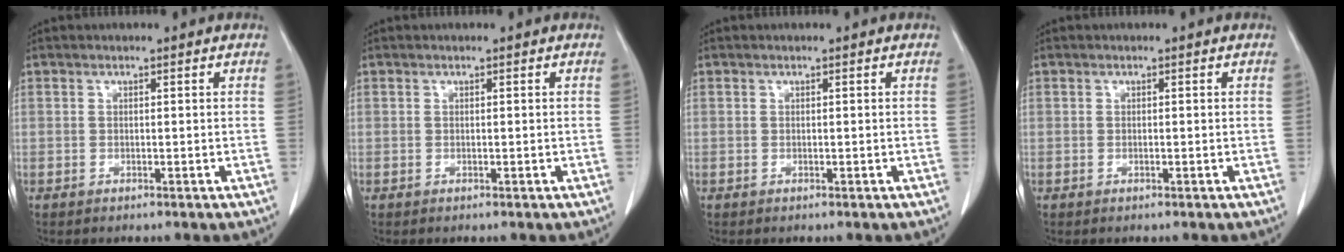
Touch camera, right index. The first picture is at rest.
{"total": 0.0}
{"total": 0.0}
{"total": 0.0}